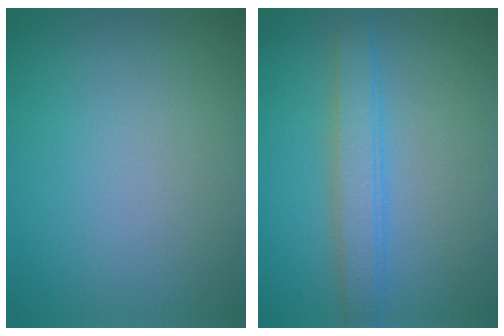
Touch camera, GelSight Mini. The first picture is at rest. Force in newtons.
{"total": 3.2, "press": 3.2, "slide": 0.4}